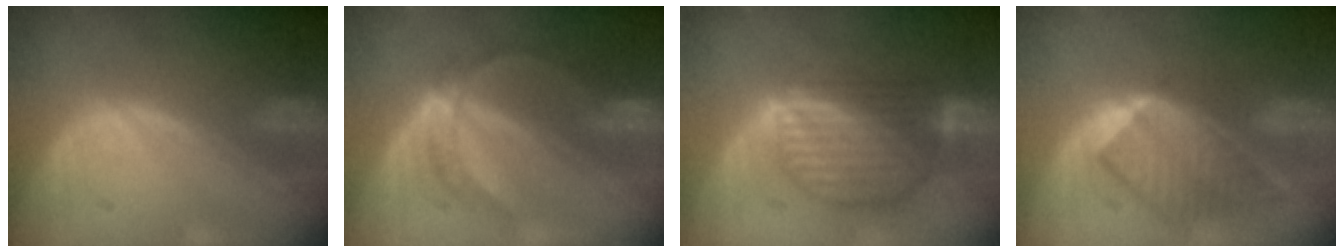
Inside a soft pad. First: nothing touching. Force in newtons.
{"total": 5.0, "press": 4.9, "slide": 1.1}
{"total": 9.1, "press": 7.8, "slide": 4.8}
{"total": 7.2, "press": 7.2, "slide": 0.5}